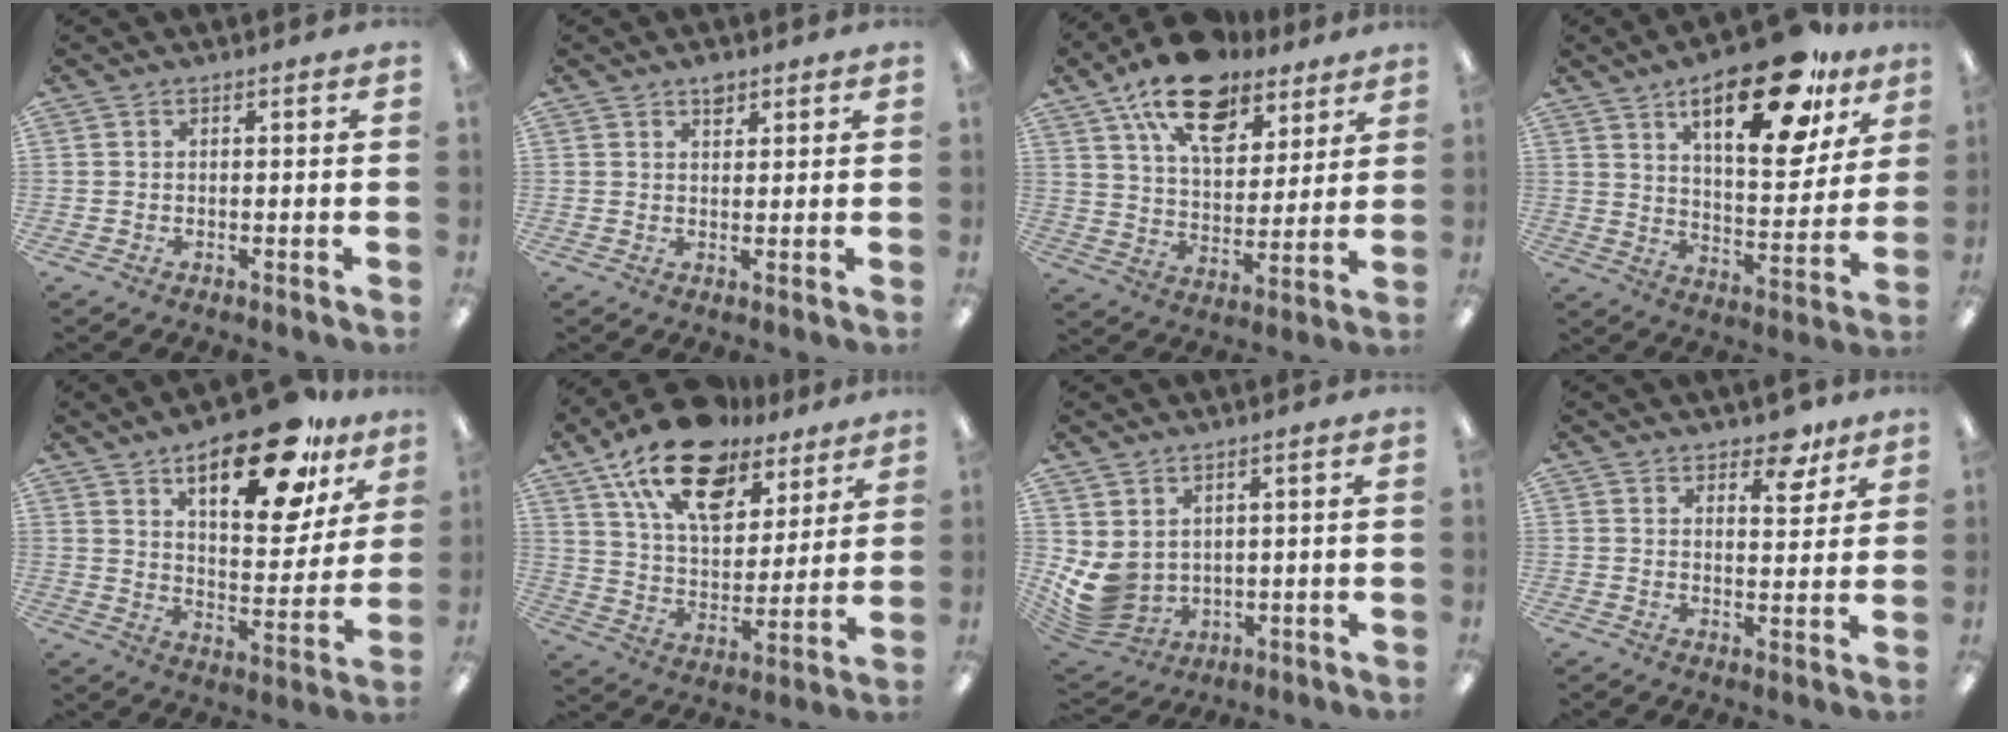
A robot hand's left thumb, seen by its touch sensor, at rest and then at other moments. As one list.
[{"total": 2.6, "force": [1.9, 1.4, 1.2], "torque": [-0.005, -0.008, 0.030]}, {"total": 18.2, "force": [12.6, 9.2, 9.5], "torque": [-0.161, -0.060, 0.223]}, {"total": 22.1, "force": [14.1, 8.0, 15.0], "torque": [-0.221, -0.076, 0.225]}, {"total": 22.0, "force": [14.3, 8.5, 14.4], "torque": [-0.204, -0.079, 0.229]}, {"total": 20.3, "force": [13.5, 10.5, 11.0], "torque": [-0.190, -0.071, 0.240]}, {"total": 7.0, "force": [1.7, 5.5, 3.9], "torque": [-0.114, -0.018, 0.039]}, {"total": 7.2, "force": [5.4, 3.3, 3.5], "torque": [-0.028, -0.030, 0.090]}]